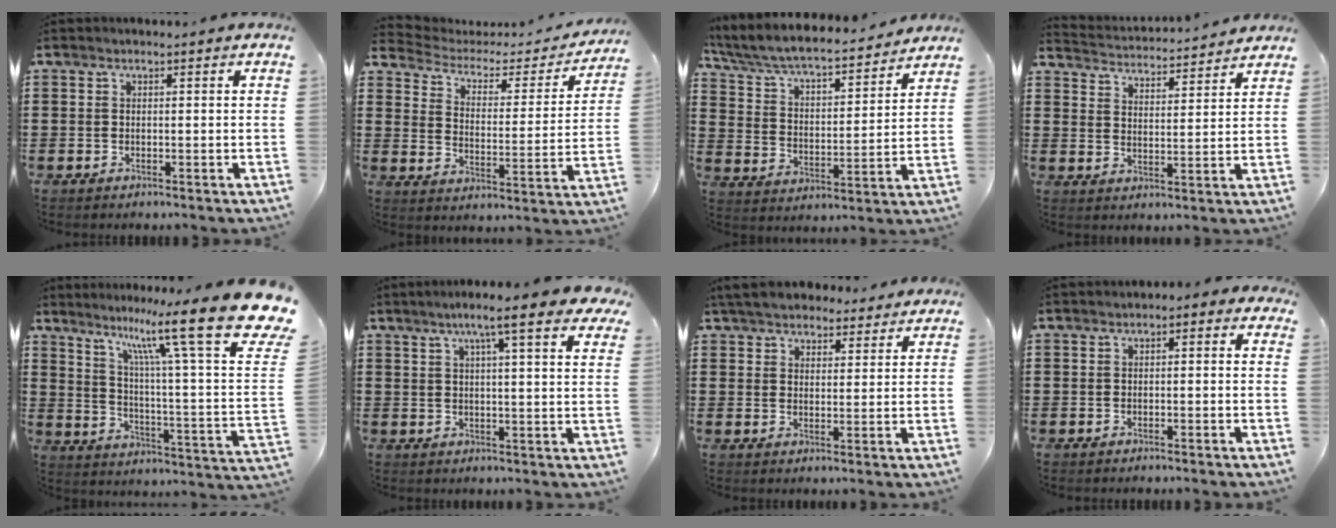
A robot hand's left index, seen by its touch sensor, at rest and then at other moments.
{"total": 2.9, "force": [2.3, 1.5, 1.1], "torque": [-0.042, -0.017, 0.030]}
{"total": 5.6, "force": [5.1, 0.6, 2.2], "torque": [-0.067, -0.040, 0.081]}
{"total": 3.3, "force": [3.3, -0.3, -0.3], "torque": [-0.015, -0.029, 0.052]}
{"total": 17.9, "force": [11.5, 1.8, 13.6], "torque": [-0.247, -0.068, 0.181]}
{"total": 8.0, "force": [5.6, 0.7, 5.7], "torque": [-0.102, -0.013, 0.089]}
{"total": 5.1, "force": [4.8, 1.6, 1.1], "torque": [-0.040, -0.007, 0.089]}
{"total": 0.9, "force": [-0.6, 0.5, 0.4], "torque": [-0.012, 0.002, -0.013]}